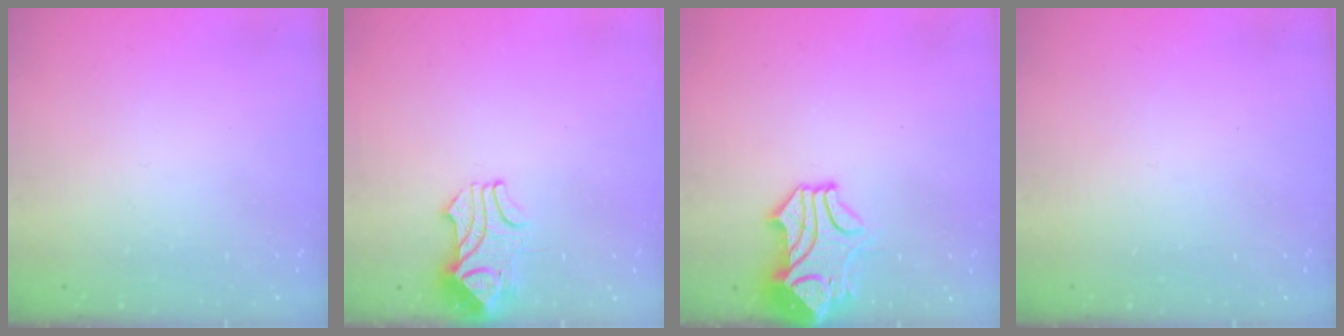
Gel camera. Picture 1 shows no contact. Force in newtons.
{"total": 2.3, "press": 2.2, "slide": 0.9}
{"total": 2.9, "press": 2.8, "slide": 0.9}
{"total": 0.0}